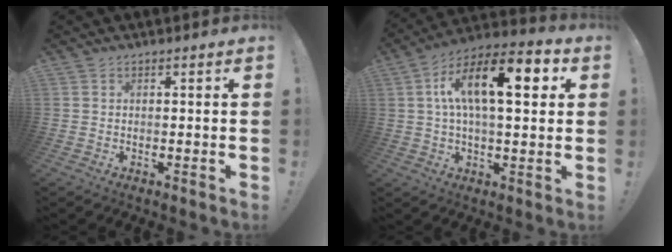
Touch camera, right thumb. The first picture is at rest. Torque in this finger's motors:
{"motor_torque": [2.50, 2.50, 0.58, 0.26, 0.20]}